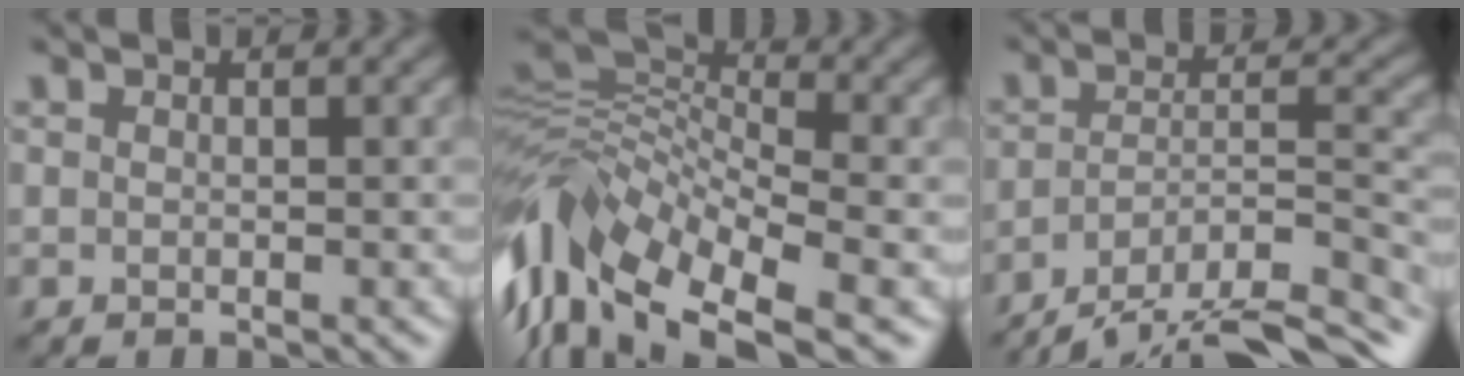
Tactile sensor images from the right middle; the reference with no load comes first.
{"total": 12.0, "force": [-5.7, 5.9, 8.7], "torque": [-0.182, 0.013, -0.123]}
{"total": 11.2, "force": [-9.5, 2.7, 5.4], "torque": [-0.094, 0.004, -0.151]}